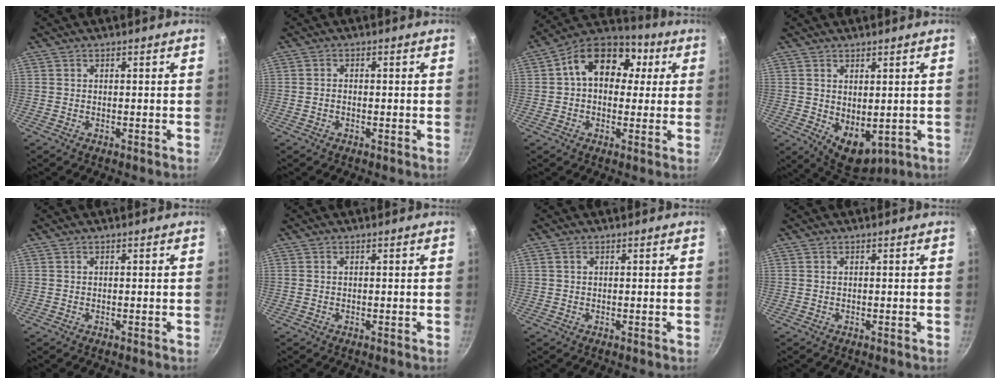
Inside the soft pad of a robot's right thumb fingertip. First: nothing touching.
{"total": 1.0, "force": [-0.3, 0.7, 0.6], "torque": [-0.015, 0.006, -0.008]}
{"total": 15.4, "force": [3.4, 11.1, 10.0], "torque": [-0.123, 0.023, 0.035]}
{"total": 7.6, "force": [0.4, 4.8, 5.9], "torque": [-0.064, -0.020, 0.024]}
{"total": 0.0}
{"total": 0.0}
{"total": 0.8, "force": [0.3, 0.5, 0.5], "torque": [-0.011, 0.003, 0.006]}
{"total": 0.0}